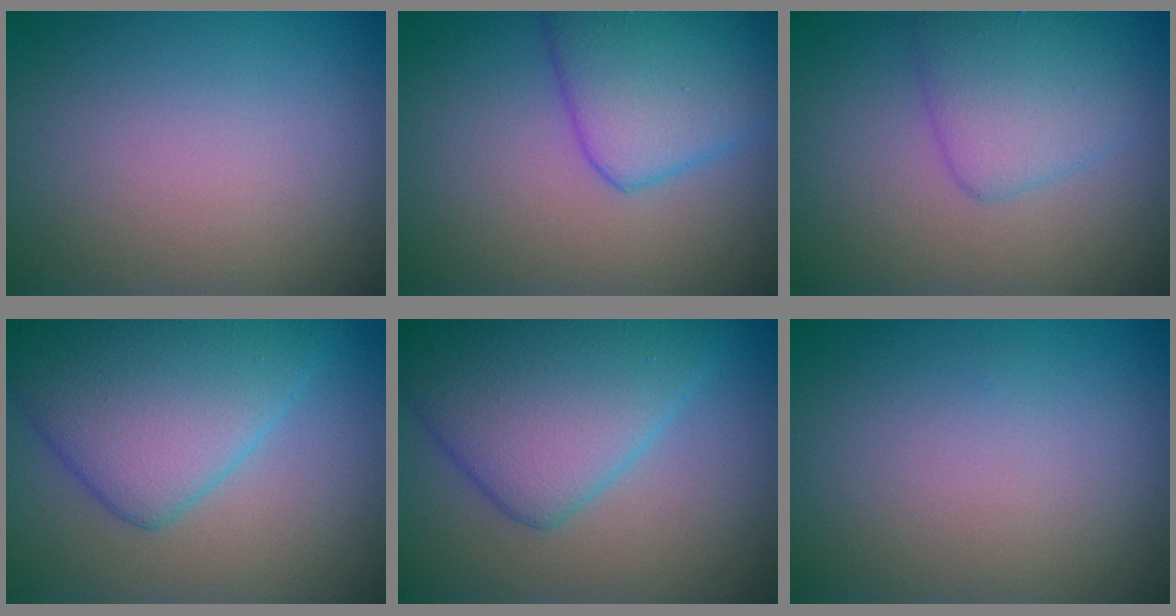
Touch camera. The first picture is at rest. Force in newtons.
{"total": 5.2, "press": 5.2, "slide": 0.4}
{"total": 3.1, "press": 3.1, "slide": 0.1}
{"total": 7.9, "press": 7.9, "slide": 0.2}
{"total": 7.9, "press": 7.9, "slide": 0.2}
{"total": 0.0}